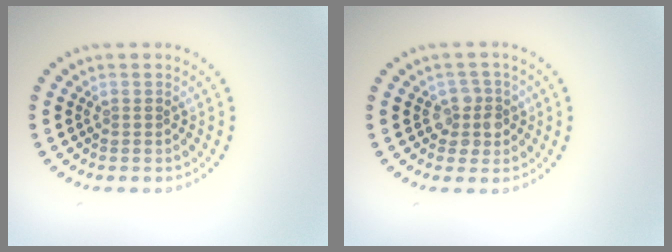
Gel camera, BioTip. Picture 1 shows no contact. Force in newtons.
{"total": 2.3, "press": 2.0, "slide": 1.1}